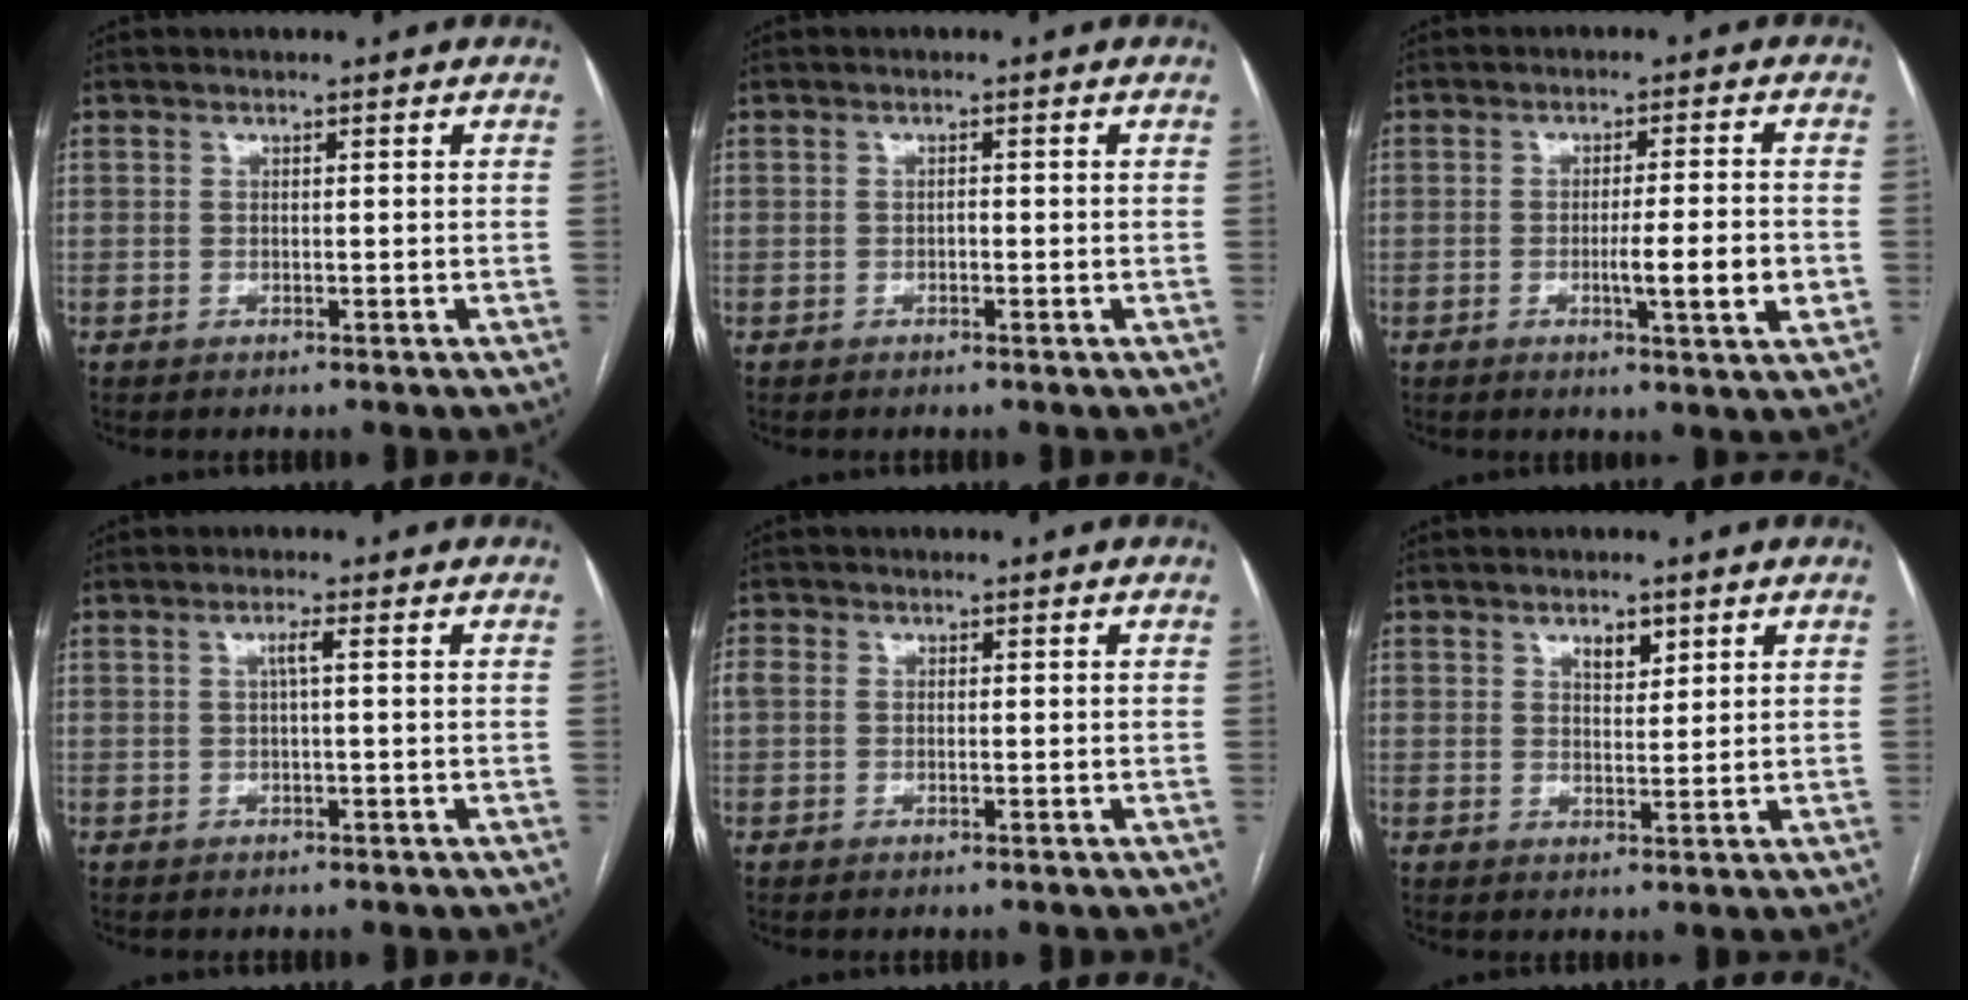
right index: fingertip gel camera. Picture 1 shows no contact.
{"total": 0.6, "force": [-0.2, 0.3, 0.5], "torque": [-0.007, 0.003, -0.005]}
{"total": 7.0, "force": [-1.7, 0.0, 6.8], "torque": [-0.103, -0.008, -0.026]}
{"total": 1.5, "force": [0.2, -0.1, 1.5], "torque": [-0.029, 0.003, 0.004]}
{"total": 2.1, "force": [-0.1, 1.4, 1.6], "torque": [-0.047, 0.010, -0.002]}
{"total": 2.9, "force": [1.7, 1.4, 1.9], "torque": [-0.030, -0.002, 0.031]}